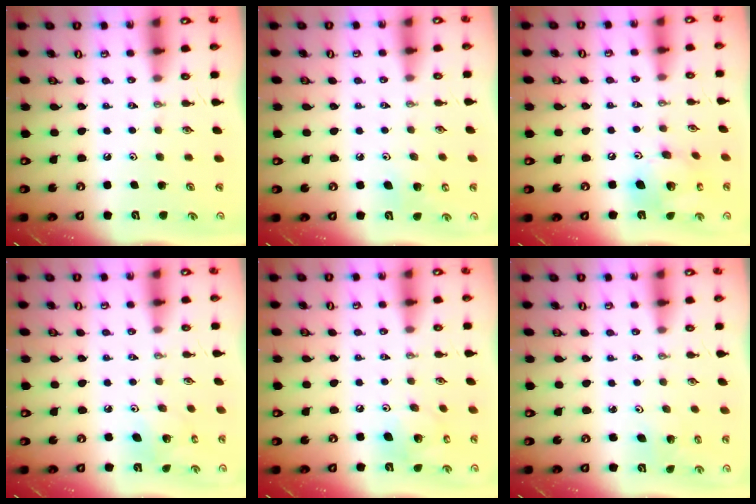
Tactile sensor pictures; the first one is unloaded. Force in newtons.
{"total": 5.3, "press": 4.9, "slide": 1.9}
{"total": 14.4, "press": 14.3, "slide": 1.9}
{"total": 5.5, "press": 5.5, "slide": 0.3}
{"total": 10.0, "press": 9.8, "slide": 2.0}
{"total": 1.4, "press": 1.4, "slide": 0.1}